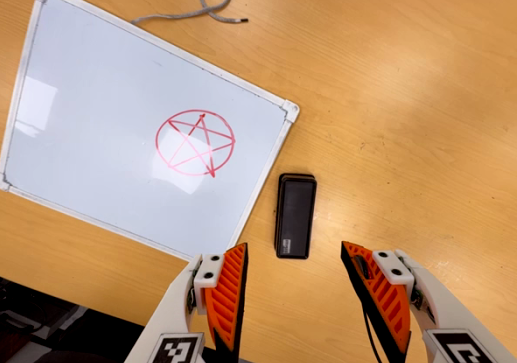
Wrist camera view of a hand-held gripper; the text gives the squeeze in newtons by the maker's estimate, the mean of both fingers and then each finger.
{"total": 0.0}